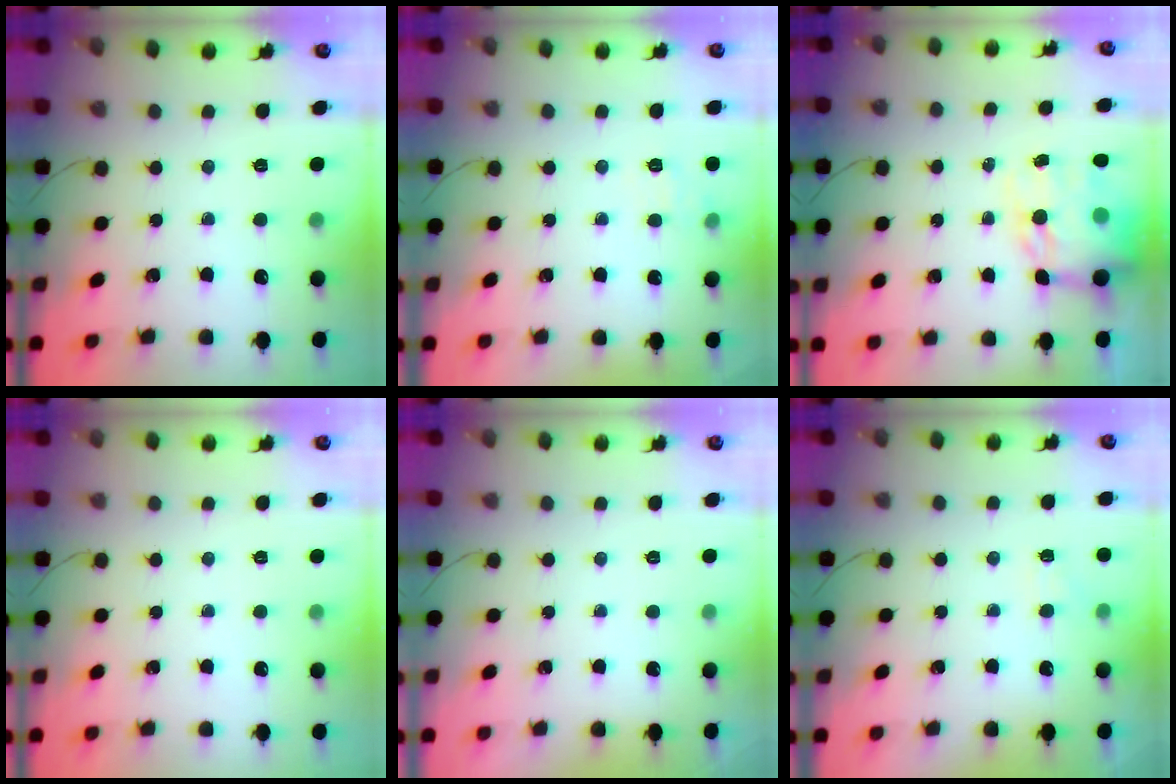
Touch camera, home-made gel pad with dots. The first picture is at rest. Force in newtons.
{"total": 7.1, "press": 6.9, "slide": 1.7}
{"total": 15.8, "press": 15.3, "slide": 4.1}
{"total": 0.0}
{"total": 1.9, "press": 1.9, "slide": 0.3}
{"total": 4.7, "press": 4.4, "slide": 1.5}